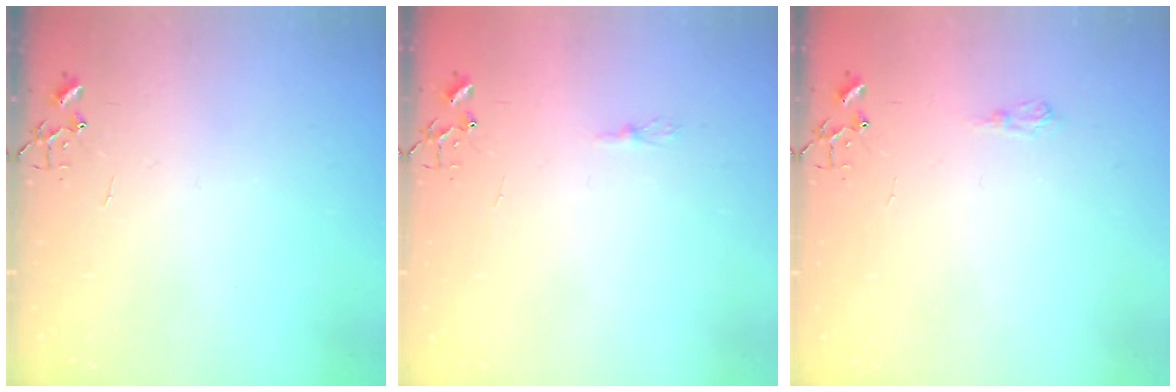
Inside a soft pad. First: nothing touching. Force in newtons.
{"total": 4.7, "press": 4.6, "slide": 0.6}
{"total": 5.8, "press": 5.8, "slide": 0.7}